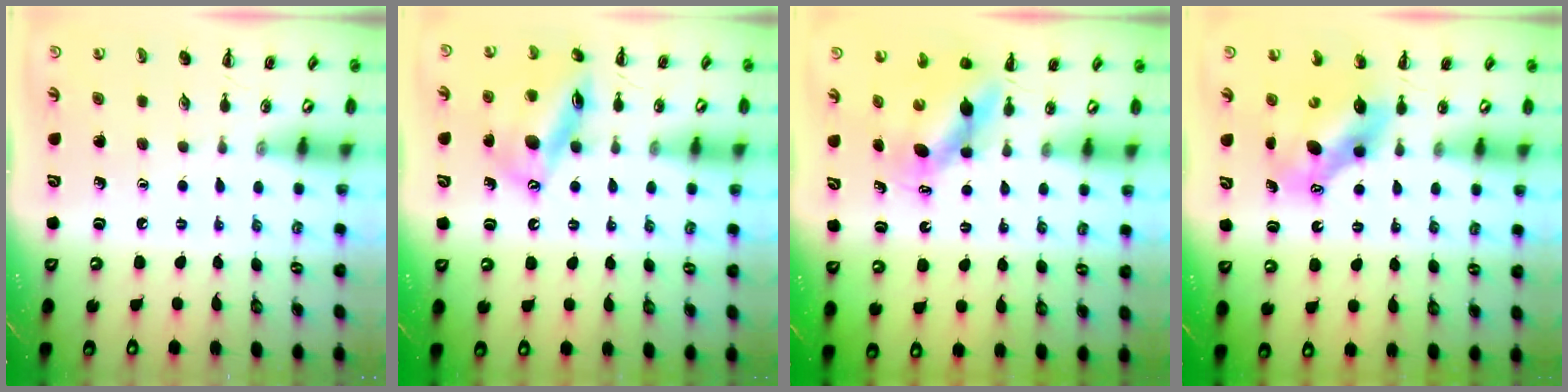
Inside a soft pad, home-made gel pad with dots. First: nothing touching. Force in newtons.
{"total": 15.5, "press": 15.3, "slide": 2.3}
{"total": 6.9, "press": 6.9, "slide": 0.4}
{"total": 7.1, "press": 7.0, "slide": 1.2}